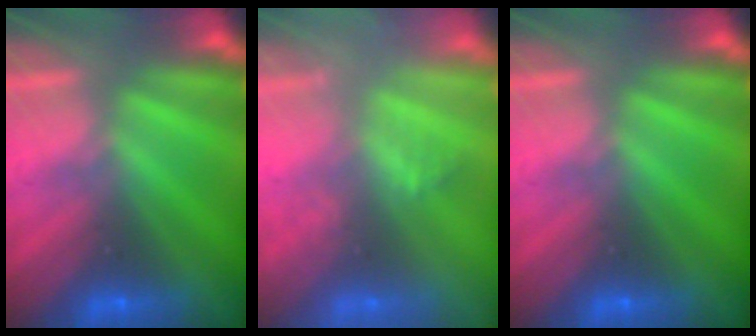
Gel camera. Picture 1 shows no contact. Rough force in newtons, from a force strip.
{"total": 2.1}
{"total": 0.0}